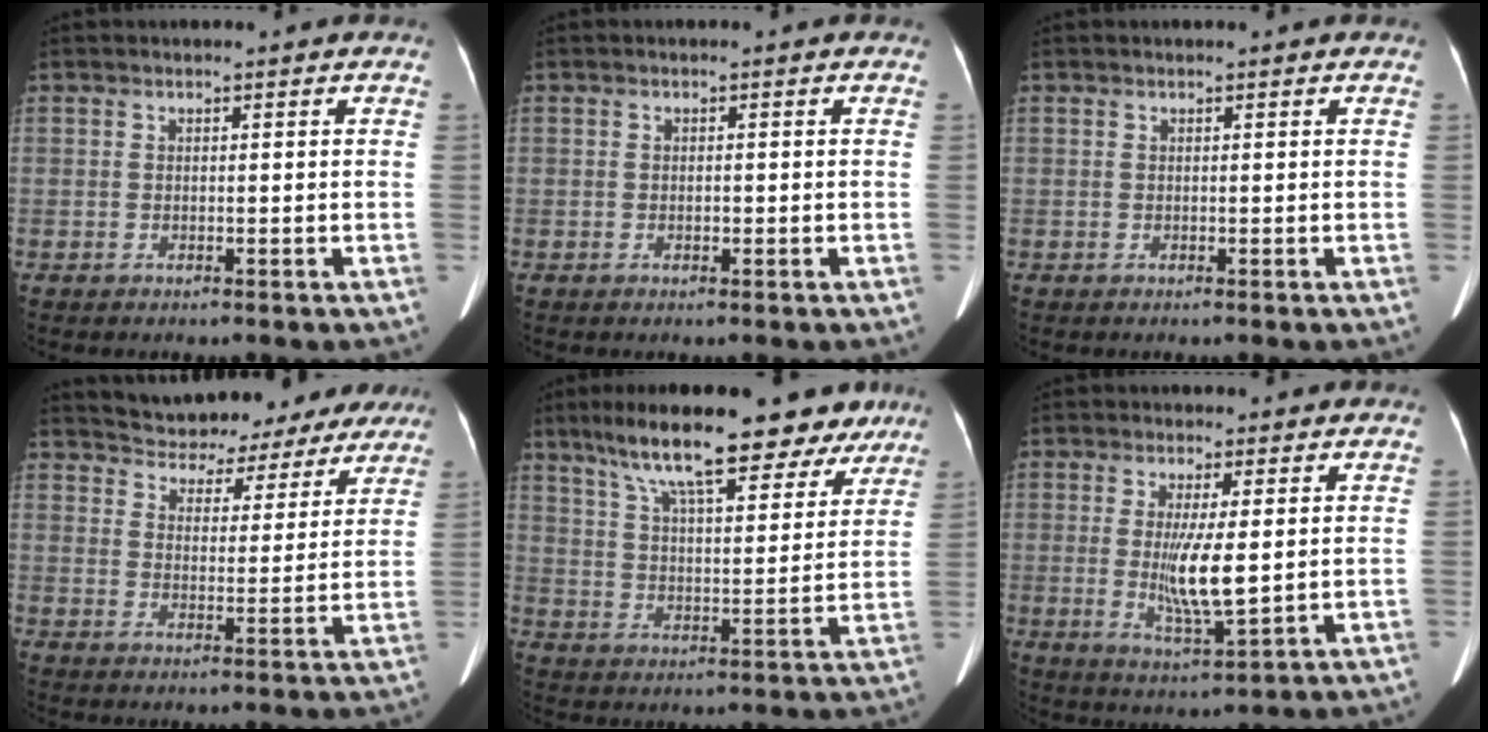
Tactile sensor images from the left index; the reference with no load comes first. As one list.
[{"total": 0.8, "force": [-0.8, 0.3, 0.2], "torque": [-0.002, -0.017, -0.015]}, {"total": 0.9, "force": [0.8, 0.2, 0.4], "torque": [-0.004, 0.001, 0.006]}, {"total": 18.5, "force": [16.9, 6.3, 4.0], "torque": [-0.049, -0.005, 0.209]}, {"total": 20.4, "force": [15.4, 5.2, 12.3], "torque": [-0.187, 0.020, 0.221]}, {"total": 7.4, "force": [-0.1, 1.0, 7.3], "torque": [-0.140, -0.040, 0.000]}]